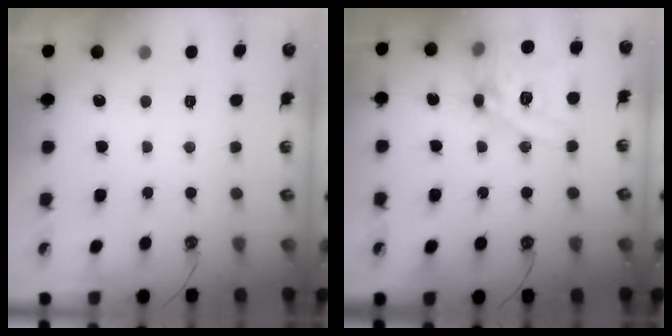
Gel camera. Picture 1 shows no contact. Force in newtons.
{"total": 17.8, "press": 17.7, "slide": 1.6}